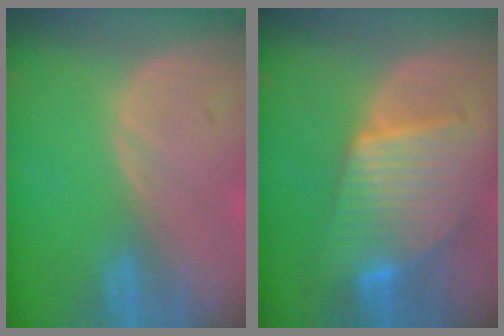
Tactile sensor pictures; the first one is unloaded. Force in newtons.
{"total": 9.3, "press": 9.3, "slide": 0.6}